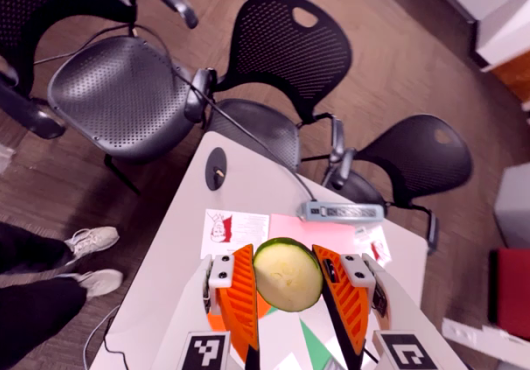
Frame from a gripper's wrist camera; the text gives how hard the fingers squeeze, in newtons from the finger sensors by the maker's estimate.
{"total": 11.0, "left": 10.7, "right": 11.2}